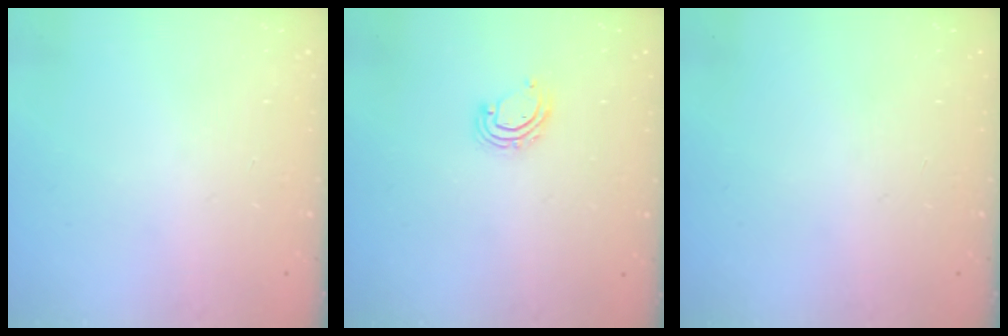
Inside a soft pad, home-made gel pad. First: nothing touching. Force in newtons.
{"total": 5.6, "press": 5.6, "slide": 0.4}
{"total": 0.0}